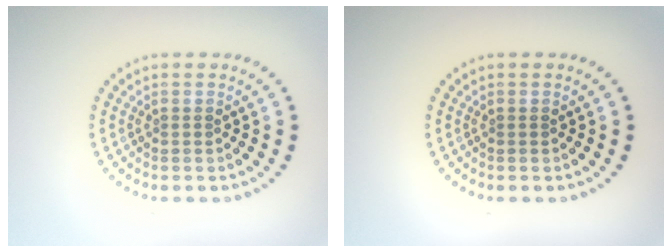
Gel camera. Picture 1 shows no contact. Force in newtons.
{"total": 0.0}